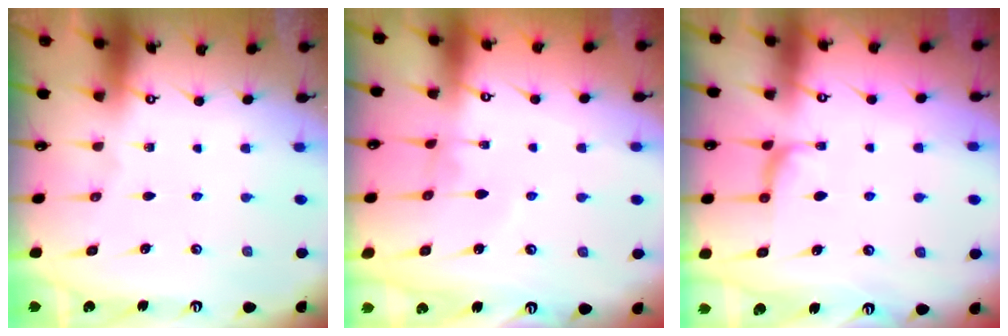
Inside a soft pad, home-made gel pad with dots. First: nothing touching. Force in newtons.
{"total": 2.1, "press": 2.1, "slide": 0.0}
{"total": 2.9, "press": 2.7, "slide": 0.9}